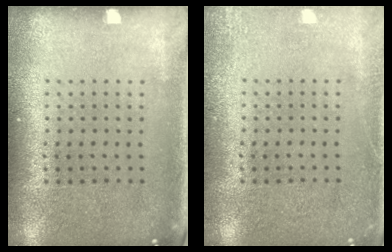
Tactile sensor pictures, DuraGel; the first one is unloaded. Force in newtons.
{"total": 1.9, "press": 1.9, "slide": 0.3}